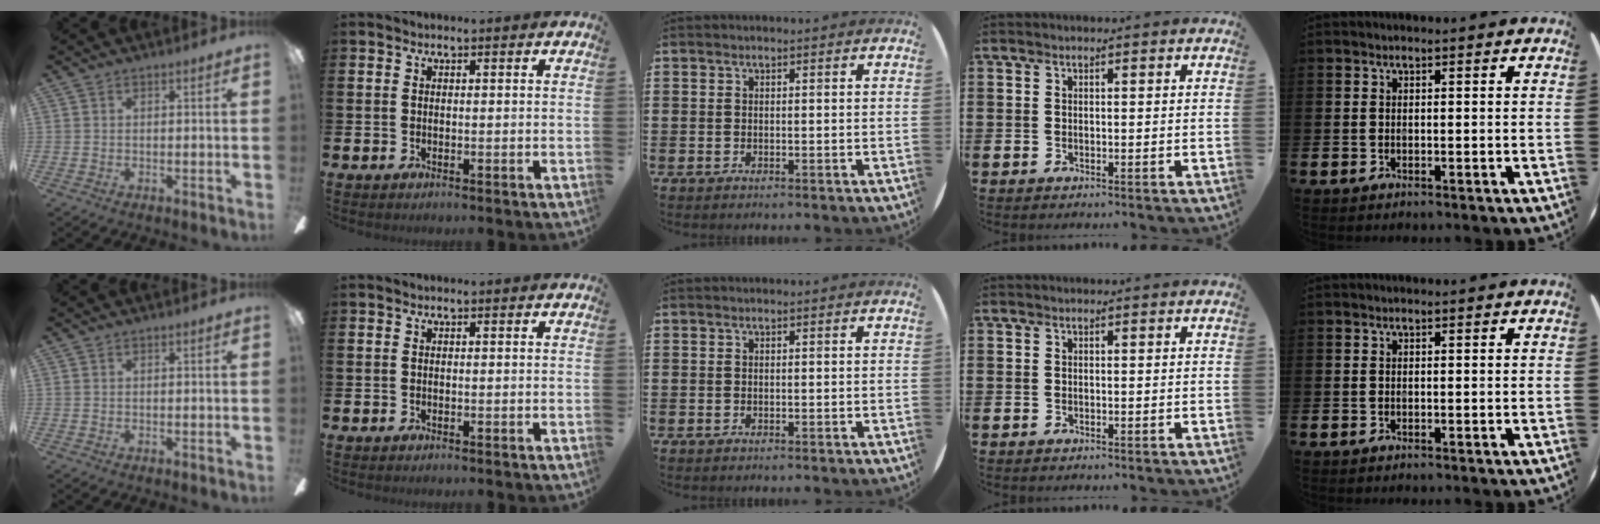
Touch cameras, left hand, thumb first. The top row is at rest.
{}